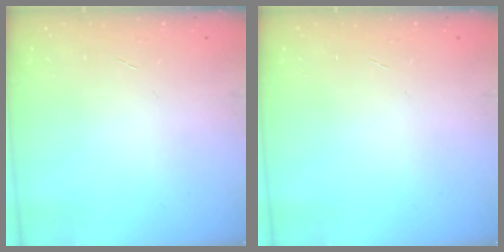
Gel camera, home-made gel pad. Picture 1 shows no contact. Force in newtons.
{"total": 0.0}